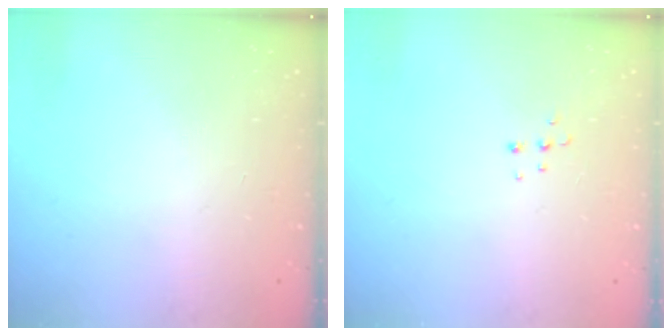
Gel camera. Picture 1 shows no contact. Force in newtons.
{"total": 5.1, "press": 5.0, "slide": 0.4}